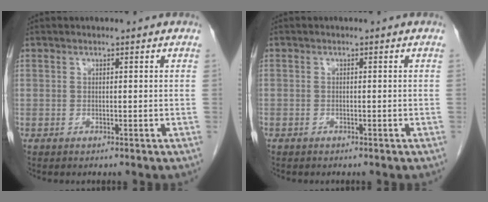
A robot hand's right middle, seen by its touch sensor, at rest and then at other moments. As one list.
[{"total": 0.6, "force": [-0.5, 0.4, 0.1], "torque": [-0.008, 0.003, -0.011]}]